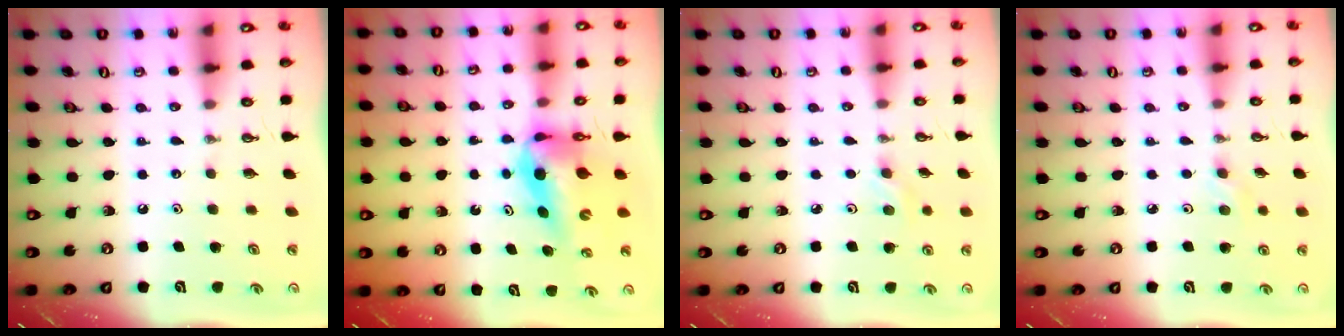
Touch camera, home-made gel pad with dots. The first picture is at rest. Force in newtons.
{"total": 7.2, "press": 7.1, "slide": 0.9}
{"total": 2.8, "press": 2.7, "slide": 0.8}
{"total": 2.2, "press": 2.1, "slide": 0.7}